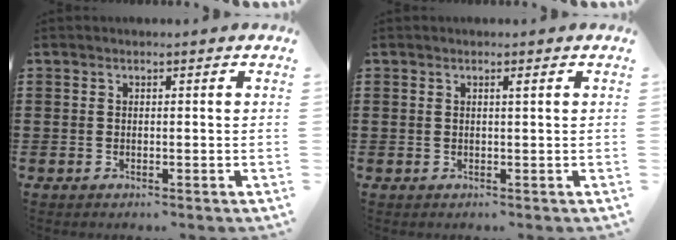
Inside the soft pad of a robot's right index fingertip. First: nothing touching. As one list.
[{"total": 0.6, "force": [0.3, 0.0, 0.5], "torque": [-0.010, -0.001, 0.006]}]